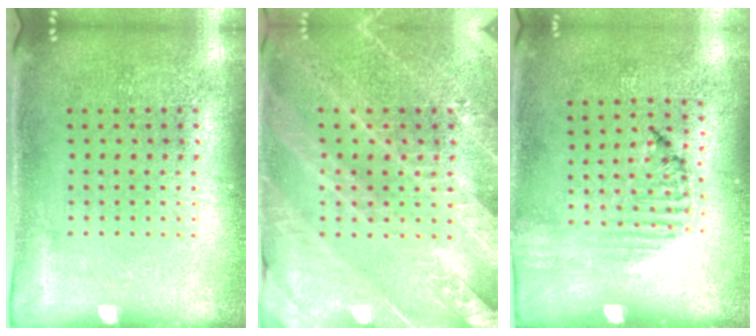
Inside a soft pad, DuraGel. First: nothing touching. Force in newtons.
{"total": 3.2, "press": 3.0, "slide": 1.0}
{"total": 1.2, "press": 1.1, "slide": 0.2}